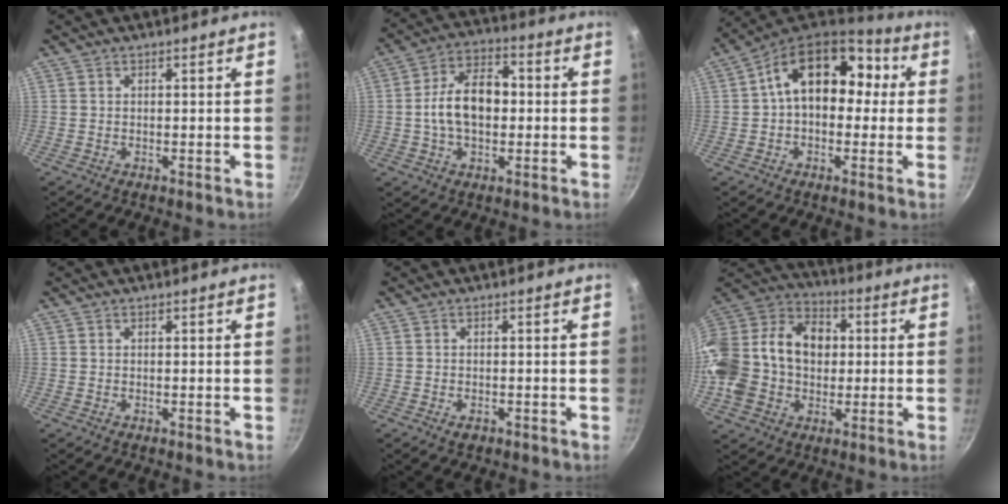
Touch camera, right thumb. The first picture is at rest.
{"total": 12.1, "force": [-0.2, 7.4, 9.6], "torque": [-0.161, 0.026, -0.009]}
{"total": 16.9, "force": [2.2, 10.9, 12.7], "torque": [-0.148, 0.050, 0.021]}
{"total": 0.0}
{"total": 1.2, "force": [-0.7, 0.7, 0.6], "torque": [-0.011, 0.005, -0.010]}
{"total": 24.6, "force": [-0.2, 18.3, 16.4], "torque": [-0.344, 0.038, 0.000]}